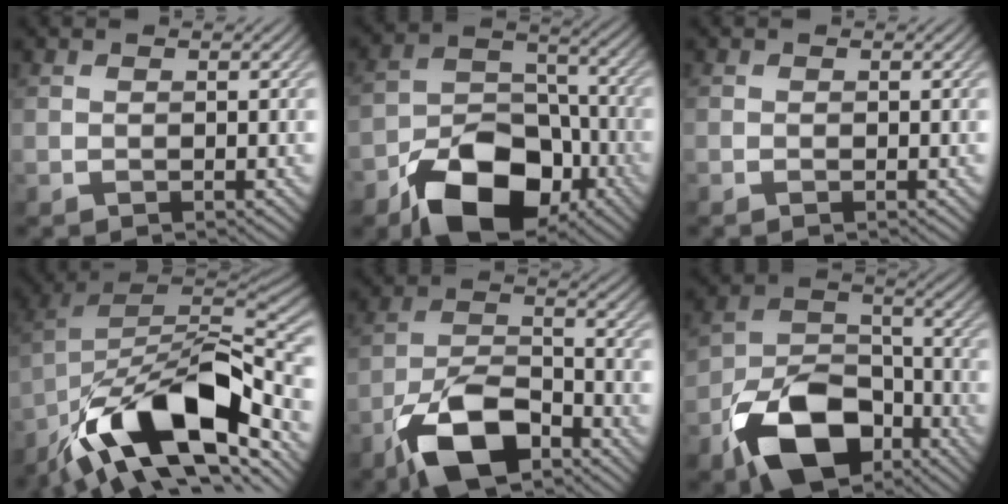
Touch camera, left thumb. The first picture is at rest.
{"total": 14.2, "force": [-8.0, 8.5, 8.1], "torque": [-0.152, -0.020, -0.143]}
{"total": 0.0}
{"total": 16.9, "force": [-9.5, 7.6, 11.8], "torque": [-0.211, -0.002, -0.179]}
{"total": 12.0, "force": [-7.4, 5.2, 7.8], "torque": [-0.151, -0.002, -0.157]}
{"total": 13.7, "force": [-7.8, 8.2, 7.8], "torque": [-0.161, -0.020, -0.148]}